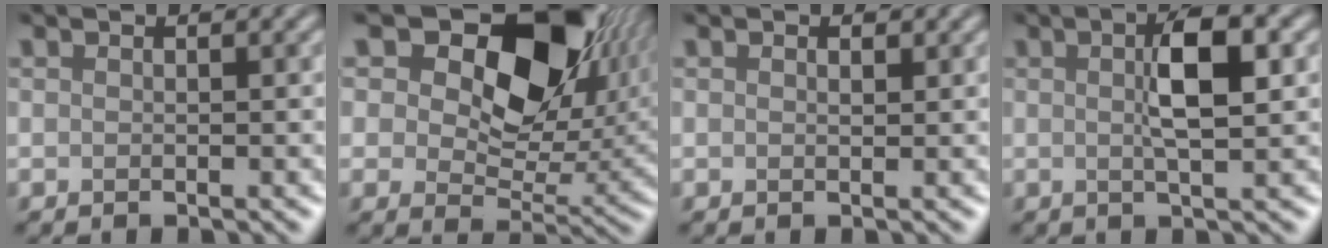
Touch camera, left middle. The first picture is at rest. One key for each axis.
{"total": 14.4, "fx": 6.4, "fy": 8.5, "fz": 9.8, "tx": -0.136, "ty": 0.003, "tz": 0.099}
{"total": 0.7, "fx": 0.4, "fy": 0.4, "fz": 0.5, "tx": -0.005, "ty": -0.003, "tz": 0.005}
{"total": 4.8, "fx": 0.9, "fy": 1.2, "fz": 4.6, "tx": -0.080, "ty": 0.008, "tz": 0.012}